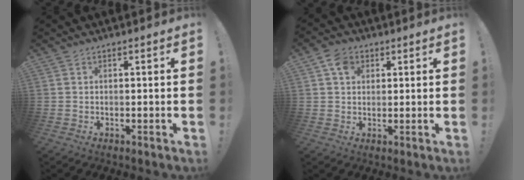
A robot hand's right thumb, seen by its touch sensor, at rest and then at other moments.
{"total": 5.9, "force": [2.5, 4.4, 2.9], "torque": [-0.046, -0.001, 0.048]}